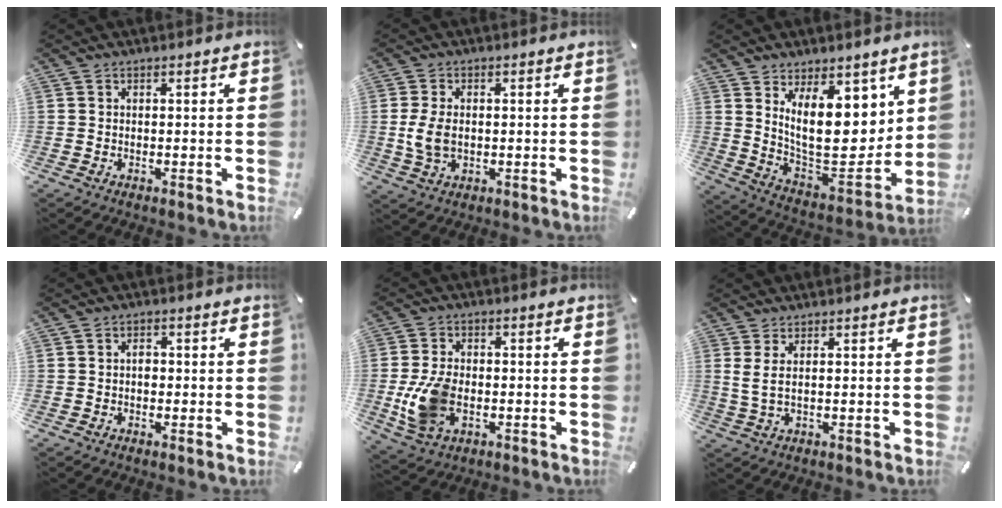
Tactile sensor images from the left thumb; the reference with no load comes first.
{"total": 6.4, "force": [-0.2, 4.2, 4.8], "torque": [-0.122, -0.002, -0.009]}
{"total": 17.7, "force": [7.0, 9.5, 13.2], "torque": [-0.222, -0.064, 0.125]}
{"total": 1.9, "force": [-0.1, 1.3, 1.4], "torque": [-0.020, 0.001, -0.006]}
{"total": 10.1, "force": [-2.2, 6.7, 7.2], "torque": [-0.167, 0.002, -0.037]}
{"total": 3.6, "force": [1.4, 0.5, 3.2], "torque": [-0.079, -0.010, 0.023]}